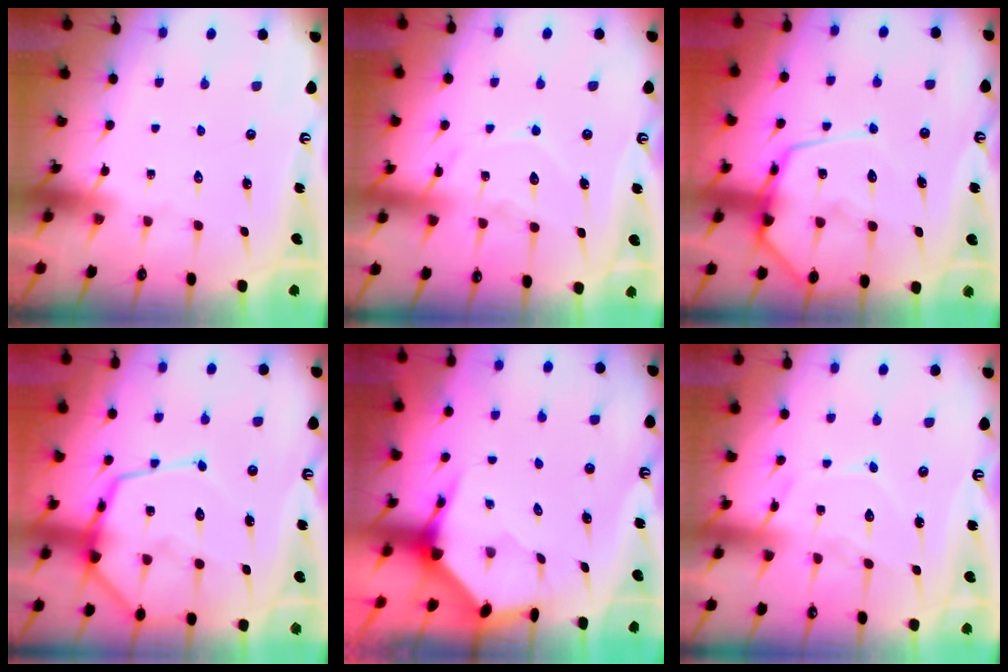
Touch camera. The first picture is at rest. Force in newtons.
{"total": 10.5, "press": 10.4, "slide": 1.0}
{"total": 14.1, "press": 14.0, "slide": 1.5}
{"total": 16.3, "press": 16.2, "slide": 1.4}
{"total": 3.9, "press": 3.8, "slide": 0.5}
{"total": 8.9, "press": 8.9, "slide": 0.4}